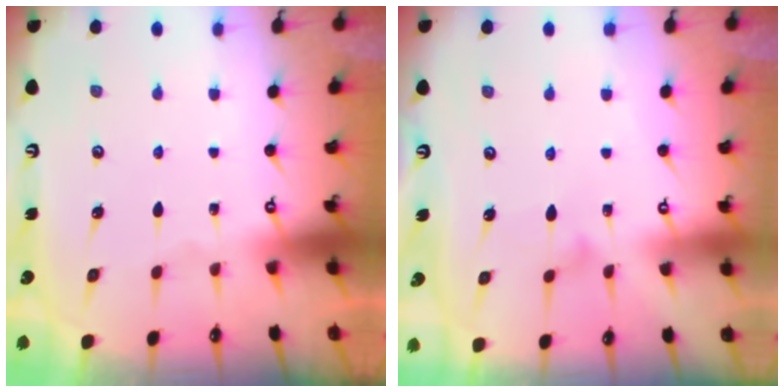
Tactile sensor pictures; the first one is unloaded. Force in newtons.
{"total": 5.9, "press": 5.9, "slide": 0.3}